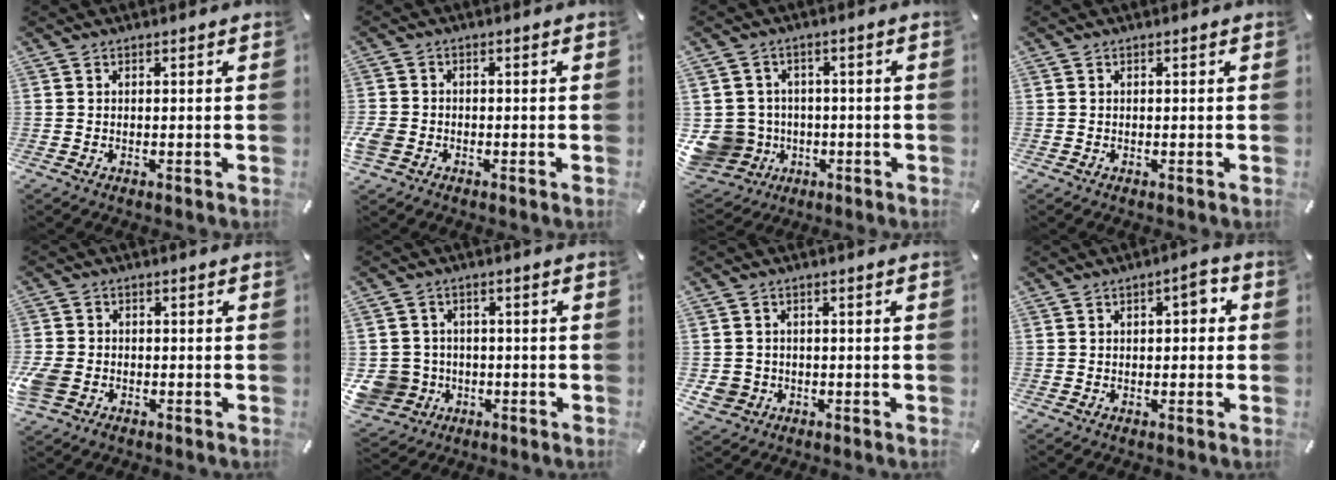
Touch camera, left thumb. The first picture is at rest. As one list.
[{"total": 3.2, "force": [-1.5, 2.5, 1.4], "torque": [-0.035, 0.003, -0.031]}, {"total": 9.7, "force": [-2.3, 9.1, 2.3], "torque": [-0.073, 0.013, -0.037]}, {"total": 0.0}, {"total": 4.8, "force": [-1.8, 3.8, 2.2], "torque": [-0.056, 0.004, -0.034]}, {"total": 8.1, "force": [-2.2, 7.6, 2.0], "torque": [-0.073, 0.012, -0.039]}, {"total": 4.3, "force": [-1.2, 4.0, 1.1], "torque": [-0.033, 0.003, -0.022]}, {"total": 4.0, "force": [0.3, 2.0, 3.4], "torque": [-0.042, 0.004, -0.003]}]